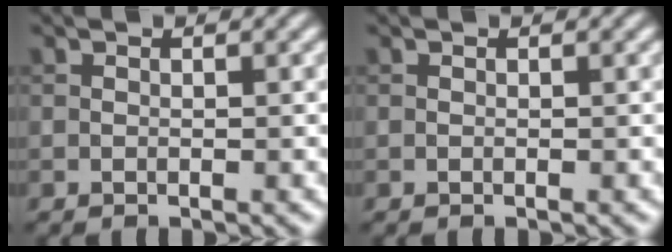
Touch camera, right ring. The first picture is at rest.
{"total": 0.0}